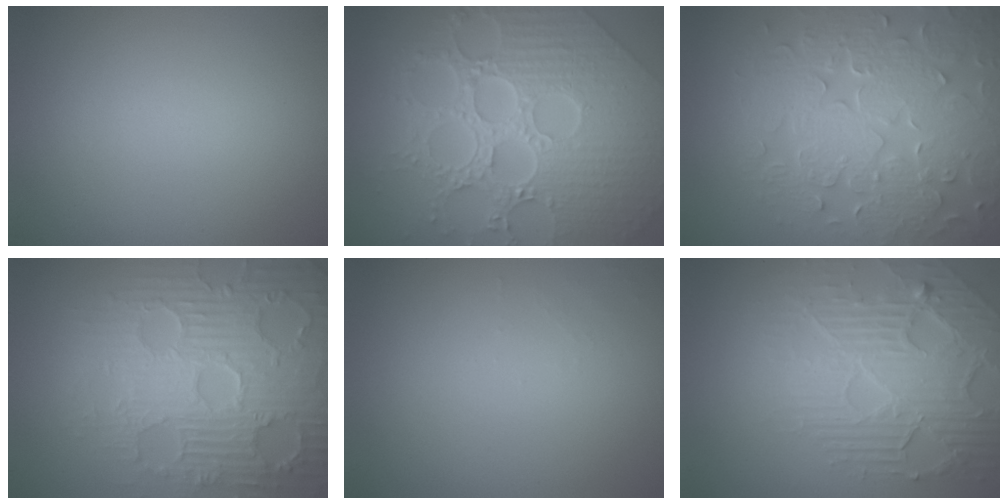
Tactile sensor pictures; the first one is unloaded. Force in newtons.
{"total": 9.8, "press": 7.1, "slide": 6.8}
{"total": 8.7, "press": 6.3, "slide": 6.0}
{"total": 8.4, "press": 6.4, "slide": 5.5}
{"total": 0.7, "press": 0.7, "slide": 0.1}
{"total": 7.0, "press": 5.1, "slide": 4.8}